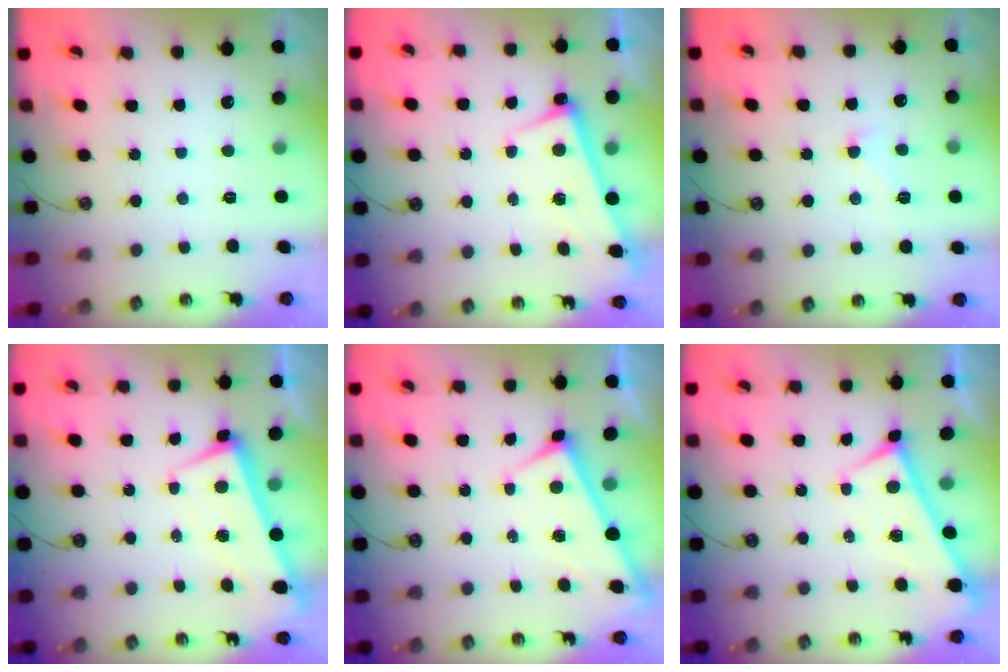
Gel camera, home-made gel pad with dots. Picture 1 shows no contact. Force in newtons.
{"total": 2.8, "press": 2.7, "slide": 0.5}
{"total": 2.2, "press": 2.1, "slide": 0.6}
{"total": 1.5, "press": 0.4, "slide": 1.5}
{"total": 1.4, "press": 1.3, "slide": 0.5}
{"total": 1.4, "press": 1.3, "slide": 0.5}